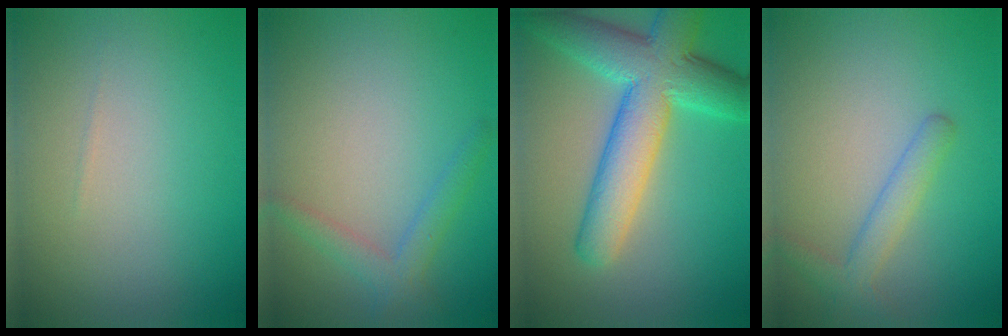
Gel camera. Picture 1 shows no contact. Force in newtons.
{"total": 2.2, "press": 2.2, "slide": 0.0}
{"total": 8.9, "press": 8.9, "slide": 0.0}
{"total": 2.4, "press": 2.4, "slide": 0.1}